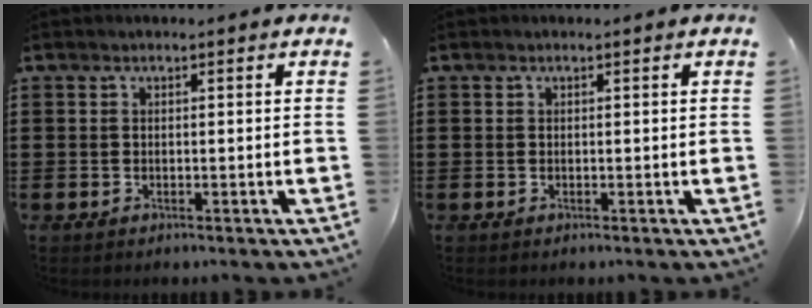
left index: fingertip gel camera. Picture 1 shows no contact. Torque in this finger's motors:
{"motor_torque": [-0.06, 0.06, 0.00, 0.01]}